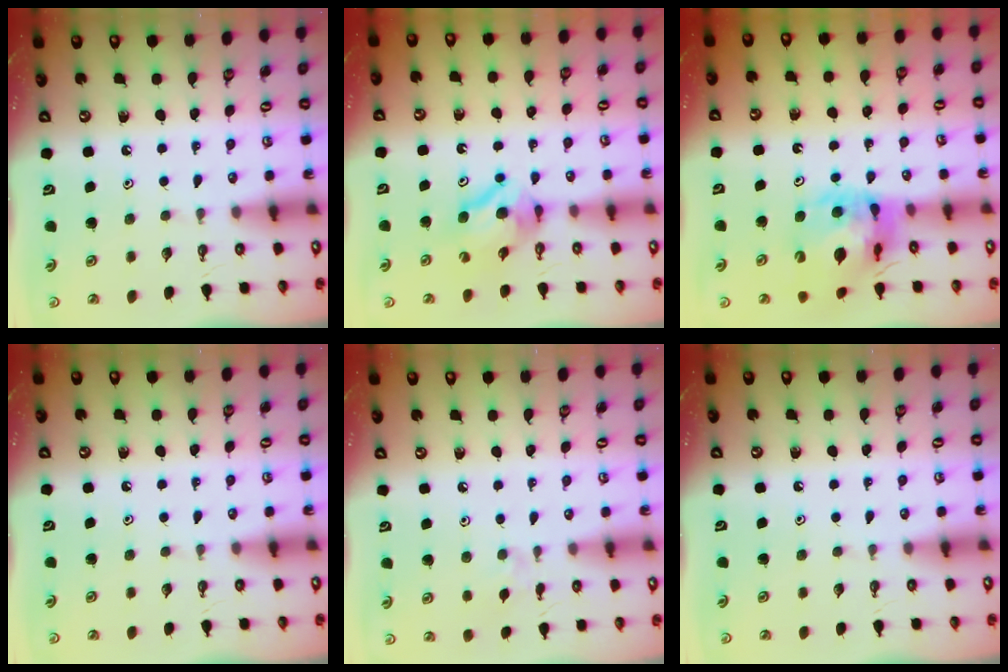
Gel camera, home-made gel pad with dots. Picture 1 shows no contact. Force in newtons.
{"total": 7.8, "press": 7.8, "slide": 0.6}
{"total": 14.7, "press": 14.6, "slide": 1.6}
{"total": 0.0}
{"total": 1.8, "press": 1.7, "slide": 0.4}
{"total": 0.0}